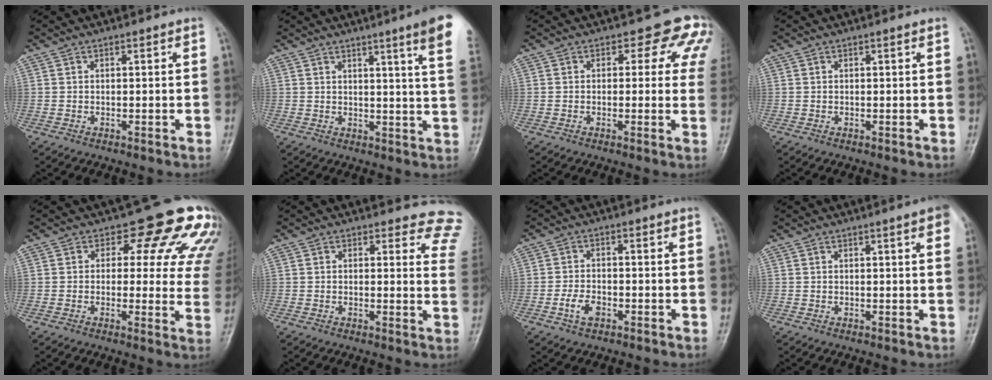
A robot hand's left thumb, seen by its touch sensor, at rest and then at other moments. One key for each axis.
{"total": 10.8, "fx": 6.4, "fy": -0.2, "fz": 8.7, "tx": -0.106, "ty": -0.027, "tz": 0.063}
{"total": 7.3, "fx": 3.5, "fy": 4.9, "fz": 4.1, "tx": 0.004, "ty": -0.006, "tz": 0.016}
{"total": 0.0}
{"total": 13.8, "fx": 8.2, "fy": 7.3, "fz": 8.4, "tx": -0.034, "ty": -0.031, "tz": 0.068}
{"total": 10.2, "fx": 9.4, "fy": 3.9, "fz": 1.1, "tx": 0.048, "ty": -0.068, "tz": 0.057}
{"total": 3.7, "fx": -1.8, "fy": 2.3, "fz": 2.3, "tx": -0.039, "ty": 0.012, "tz": -0.035}
{"total": 3.9, "fx": 1.8, "fy": 0.5, "fz": 3.5, "tx": -0.028, "ty": 0.004, "tz": 0.017}